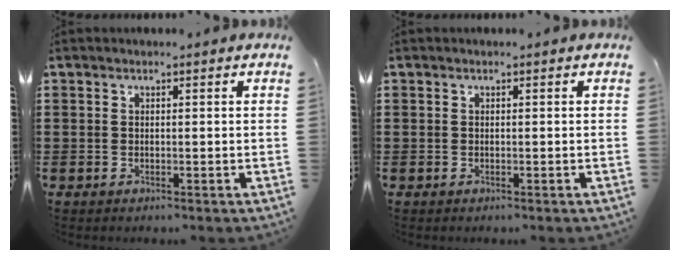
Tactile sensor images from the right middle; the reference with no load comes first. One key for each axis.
{"total": 0.0}